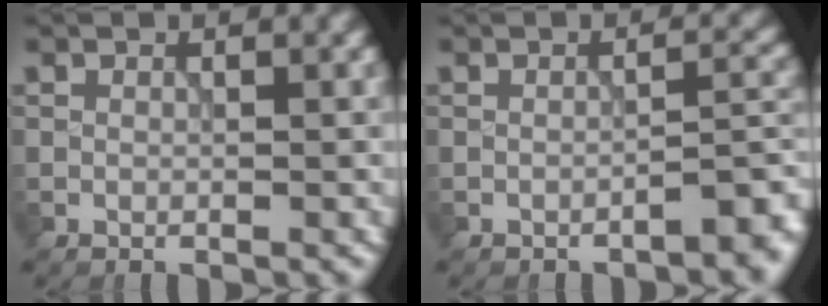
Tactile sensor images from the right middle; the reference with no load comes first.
{"total": 3.4, "force": [-2.3, 0.9, 2.4], "torque": [-0.028, 0.010, -0.037]}